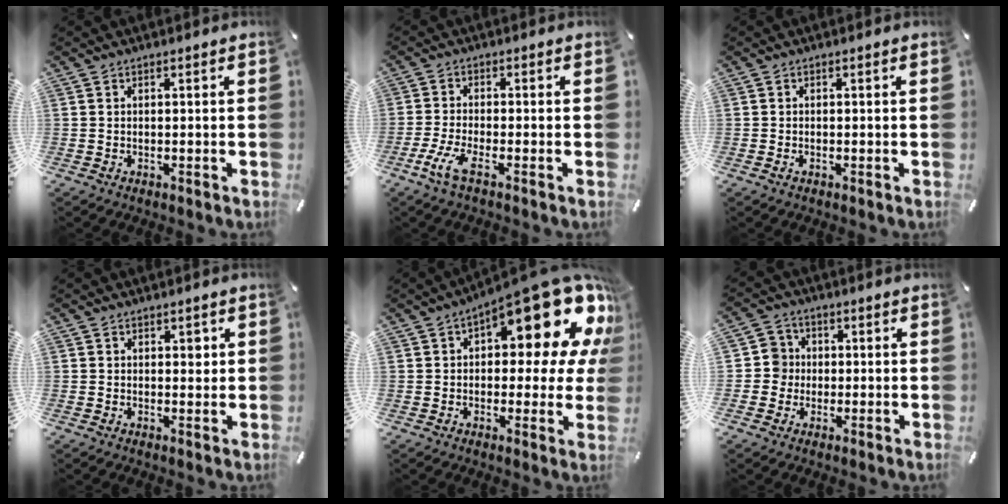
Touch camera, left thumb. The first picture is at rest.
{"total": 5.8, "force": [-2.8, 1.2, 4.9], "torque": [-0.119, -0.015, -0.055]}
{"total": 0.8, "force": [-0.3, 0.3, 0.7], "torque": [-0.014, -0.002, -0.005]}
{"total": 1.8, "force": [0.7, 1.3, 1.0], "torque": [-0.005, -0.002, 0.008]}
{"total": 19.4, "force": [9.9, 7.9, 14.6], "torque": [-0.184, -0.082, 0.158]}
{"total": 5.5, "force": [-0.5, 5.4, 0.6], "torque": [-0.014, 0.013, -0.009]}